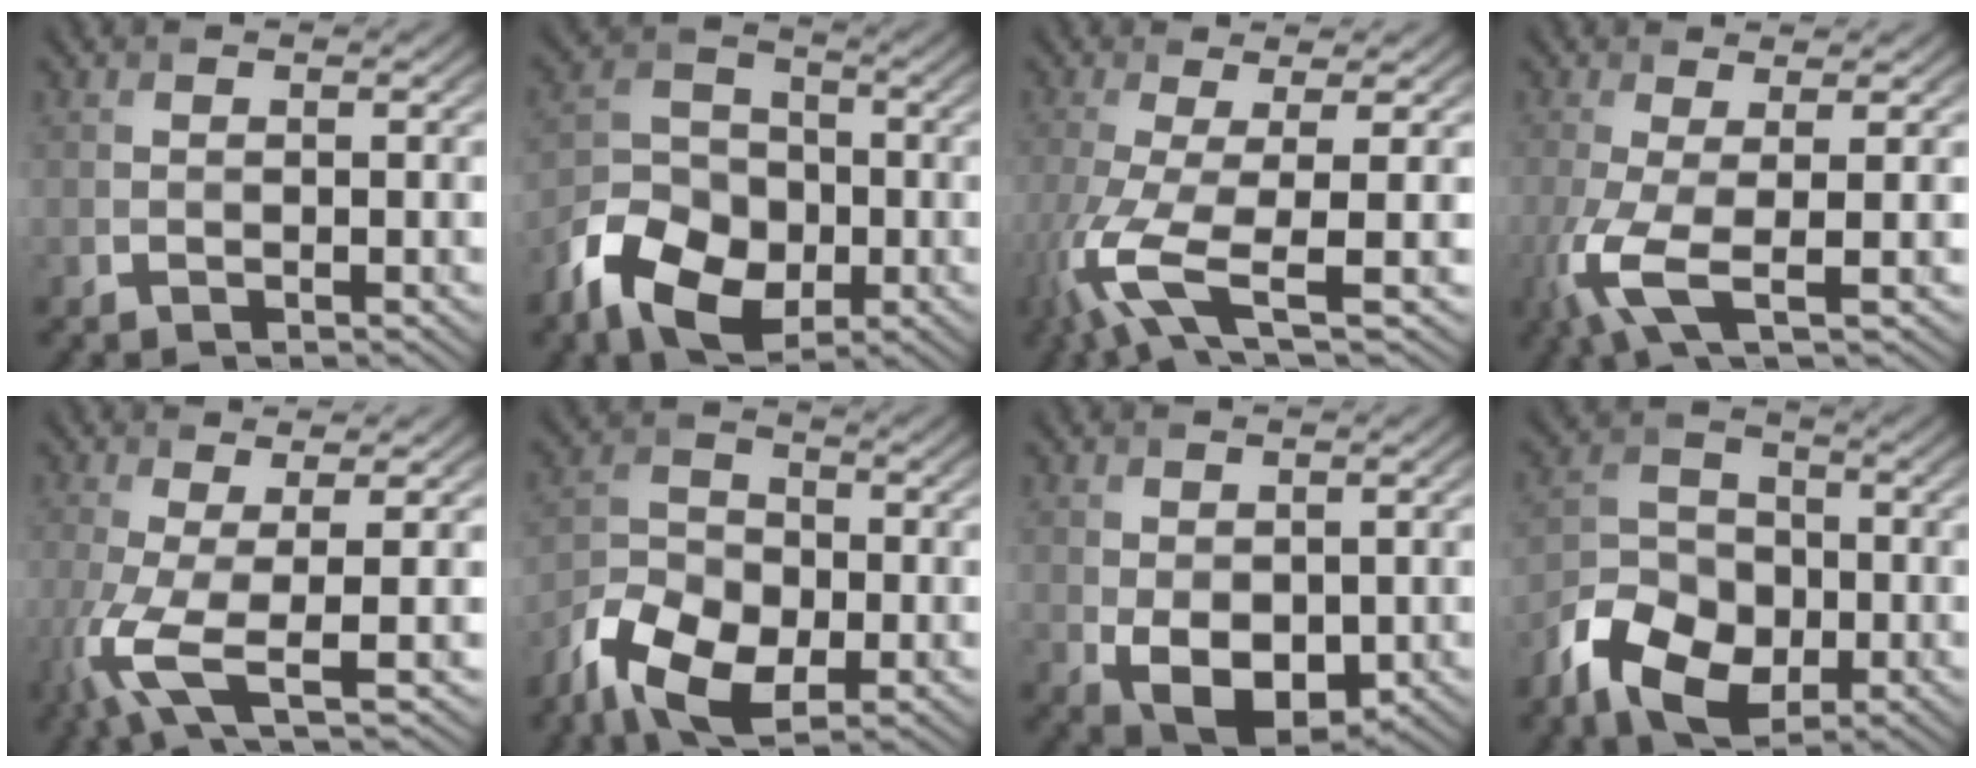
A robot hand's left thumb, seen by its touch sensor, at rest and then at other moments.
{"total": 10.4, "force": [-4.7, 7.1, 5.9], "torque": [-0.129, -0.016, -0.105]}
{"total": 8.8, "force": [-2.6, 2.2, 8.1], "torque": [-0.167, -0.015, -0.058]}
{"total": 5.8, "force": [-1.5, 1.4, 5.4], "torque": [-0.125, -0.011, -0.039]}
{"total": 6.8, "force": [-1.6, 1.6, 6.4], "torque": [-0.134, -0.009, -0.039]}
{"total": 9.7, "force": [-5.3, 5.5, 5.9], "torque": [-0.127, -0.015, -0.111]}
{"total": 5.7, "force": [-0.3, 3.7, 4.3], "torque": [-0.088, -0.014, 0.003]}
{"total": 9.4, "force": [-4.3, 6.4, 5.3], "torque": [-0.114, -0.014, -0.095]}